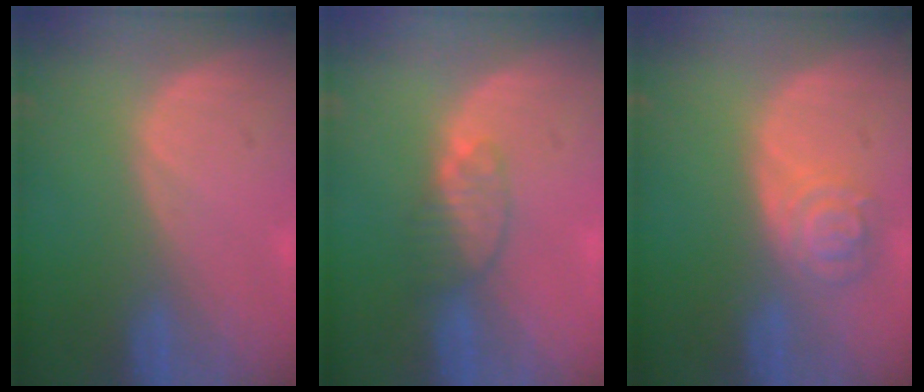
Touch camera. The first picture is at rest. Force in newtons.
{"total": 3.4, "press": 3.4, "slide": 0.2}
{"total": 5.3, "press": 4.7, "slide": 2.3}